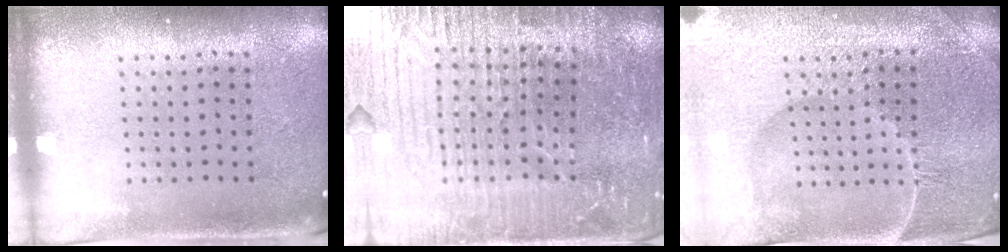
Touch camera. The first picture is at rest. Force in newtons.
{"total": 5.4, "press": 5.0, "slide": 2.0}
{"total": 4.7, "press": 4.5, "slide": 1.4}